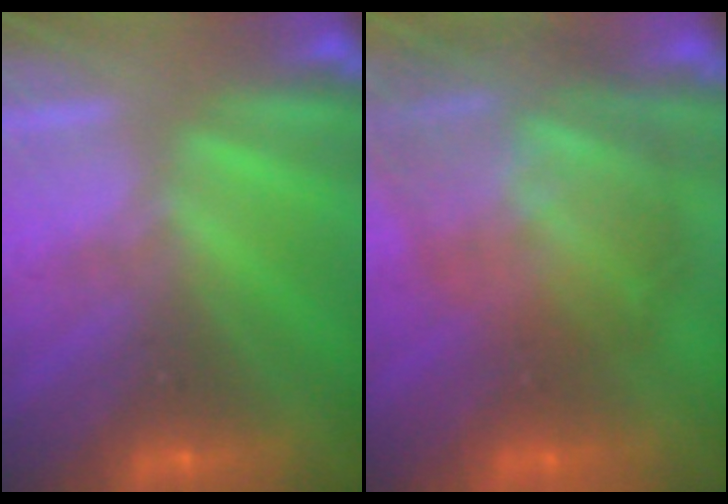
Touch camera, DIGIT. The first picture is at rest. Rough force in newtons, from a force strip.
{"total": 7.2}